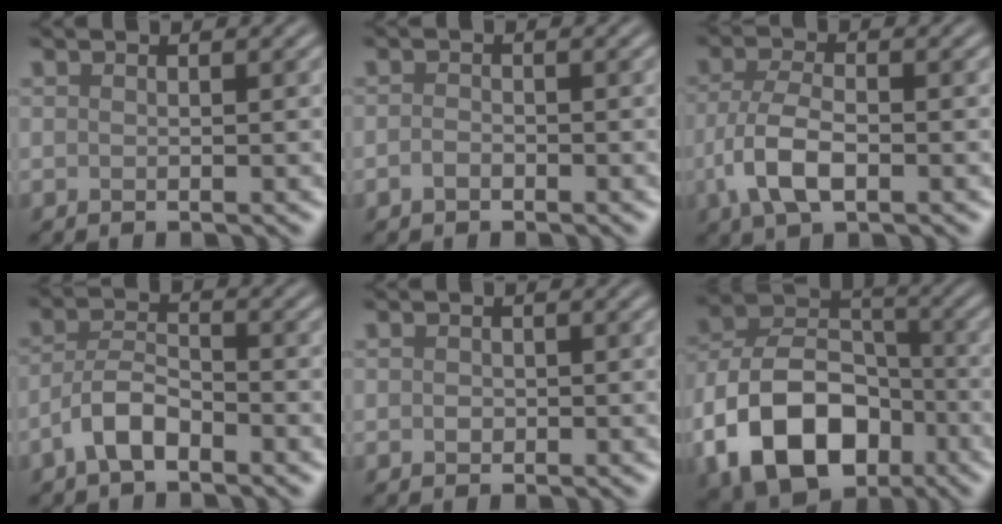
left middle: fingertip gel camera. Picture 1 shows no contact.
{"total": 1.0, "force": [-0.6, 0.6, 0.5], "torque": [-0.013, 0.001, -0.014]}
{"total": 4.8, "force": [-1.6, 2.3, 3.9], "torque": [-0.087, -0.001, -0.036]}
{"total": 3.7, "force": [-2.1, 1.6, 2.6], "torque": [-0.050, 0.010, -0.047]}
{"total": 0.7, "force": [0.0, 0.6, 0.3], "torque": [-0.005, -0.002, -0.003]}
{"total": 12.3, "force": [-4.9, 8.3, 7.6], "torque": [-0.150, 0.000, -0.098]}